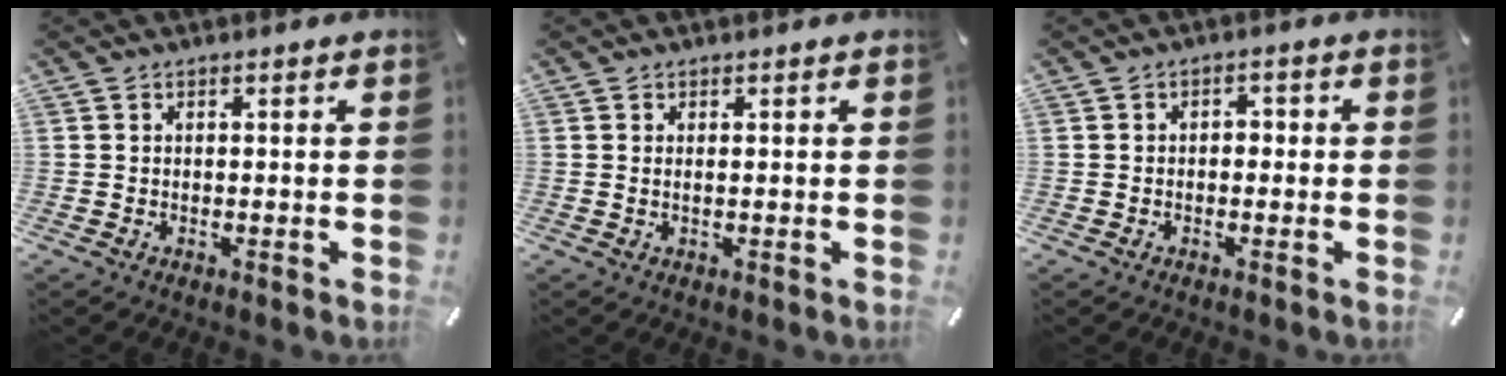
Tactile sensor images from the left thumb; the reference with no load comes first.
{"total": 0.9, "force": [0.2, 0.0, 0.9], "torque": [-0.018, -0.002, 0.004]}
{"total": 1.9, "force": [-1.1, 1.2, 1.0], "torque": [-0.019, 0.011, -0.025]}